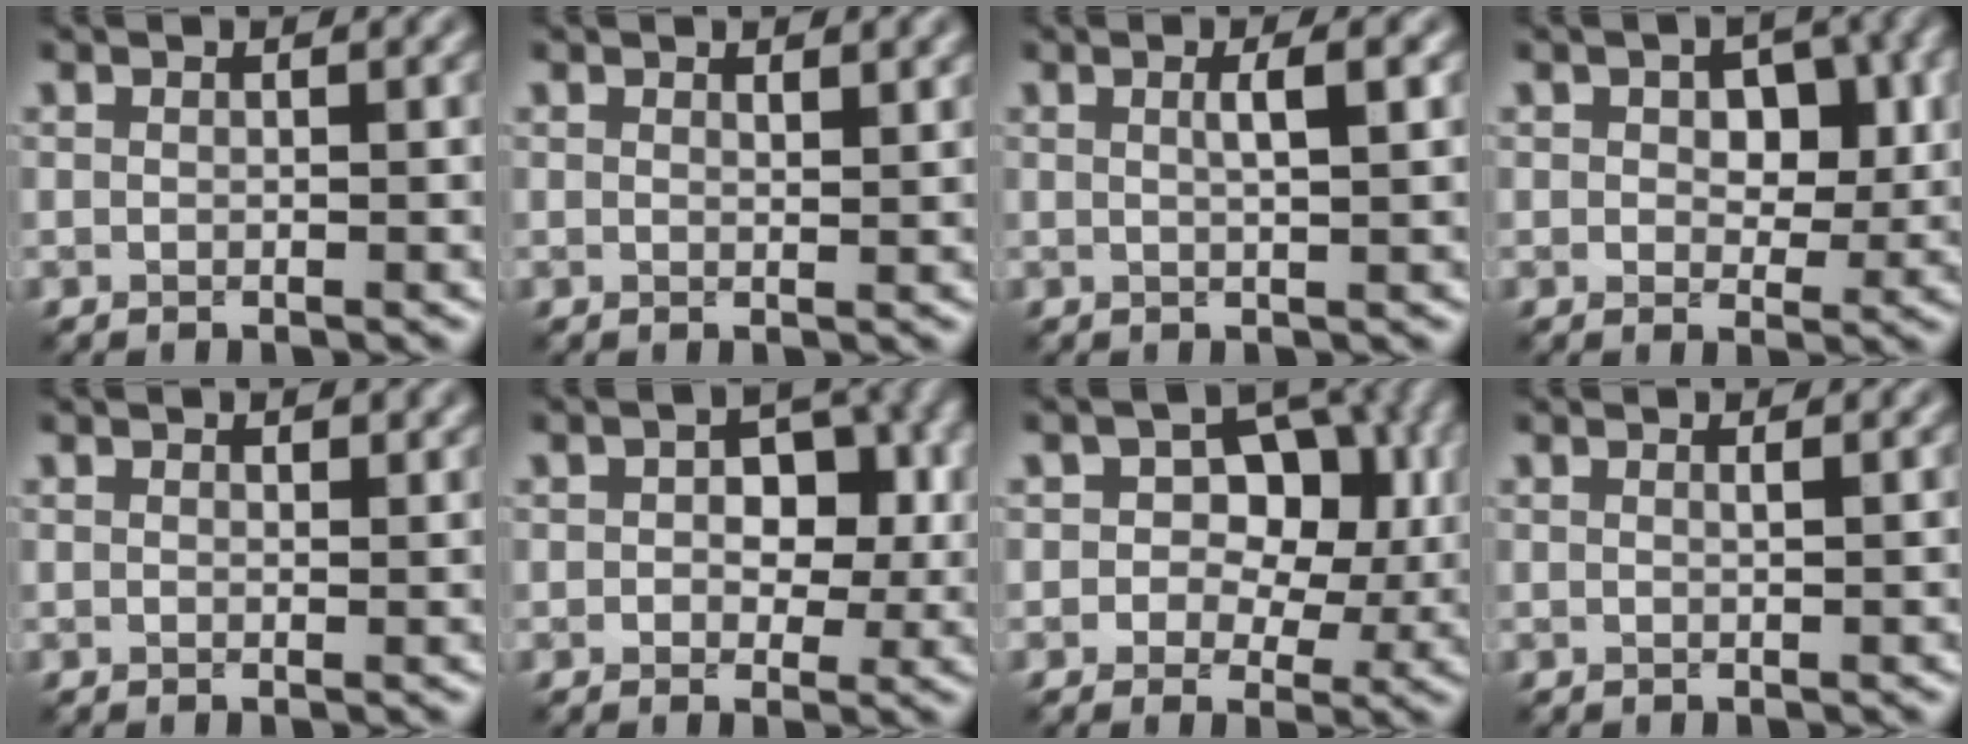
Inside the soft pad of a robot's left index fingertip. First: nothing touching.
{"total": 1.0, "force": [0.8, 0.2, 0.5], "torque": [-0.009, -0.002, 0.014]}
{"total": 2.2, "force": [0.5, 0.5, 2.1], "torque": [-0.025, 0.006, 0.002]}
{"total": 4.5, "force": [0.9, 2.7, 3.5], "torque": [-0.049, -0.003, 0.013]}
{"total": 0.8, "force": [0.6, 0.4, 0.5], "torque": [-0.006, -0.001, 0.009]}
{"total": 5.1, "force": [0.8, 3.3, 3.9], "torque": [-0.042, 0.000, 0.004]}
{"total": 7.1, "force": [1.5, 5.3, 4.4], "torque": [-0.040, 0.009, 0.005]}
{"total": 0.6, "force": [0.3, 0.1, 0.4], "torque": [-0.001, 0.000, 0.003]}